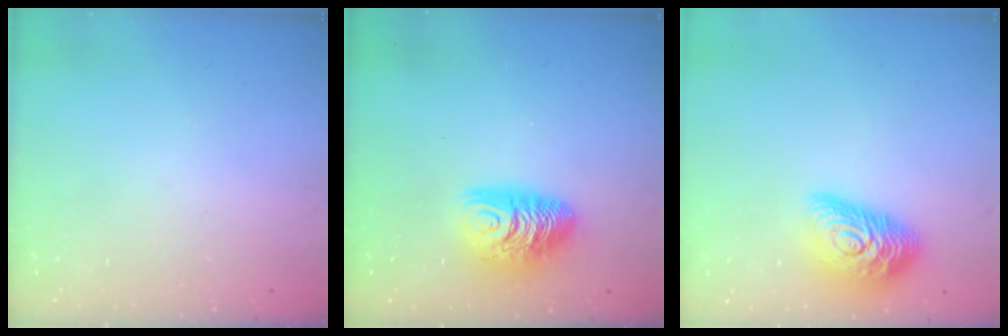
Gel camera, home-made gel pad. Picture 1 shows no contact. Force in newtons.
{"total": 10.7, "press": 10.6, "slide": 1.0}
{"total": 16.0, "press": 15.9, "slide": 1.0}